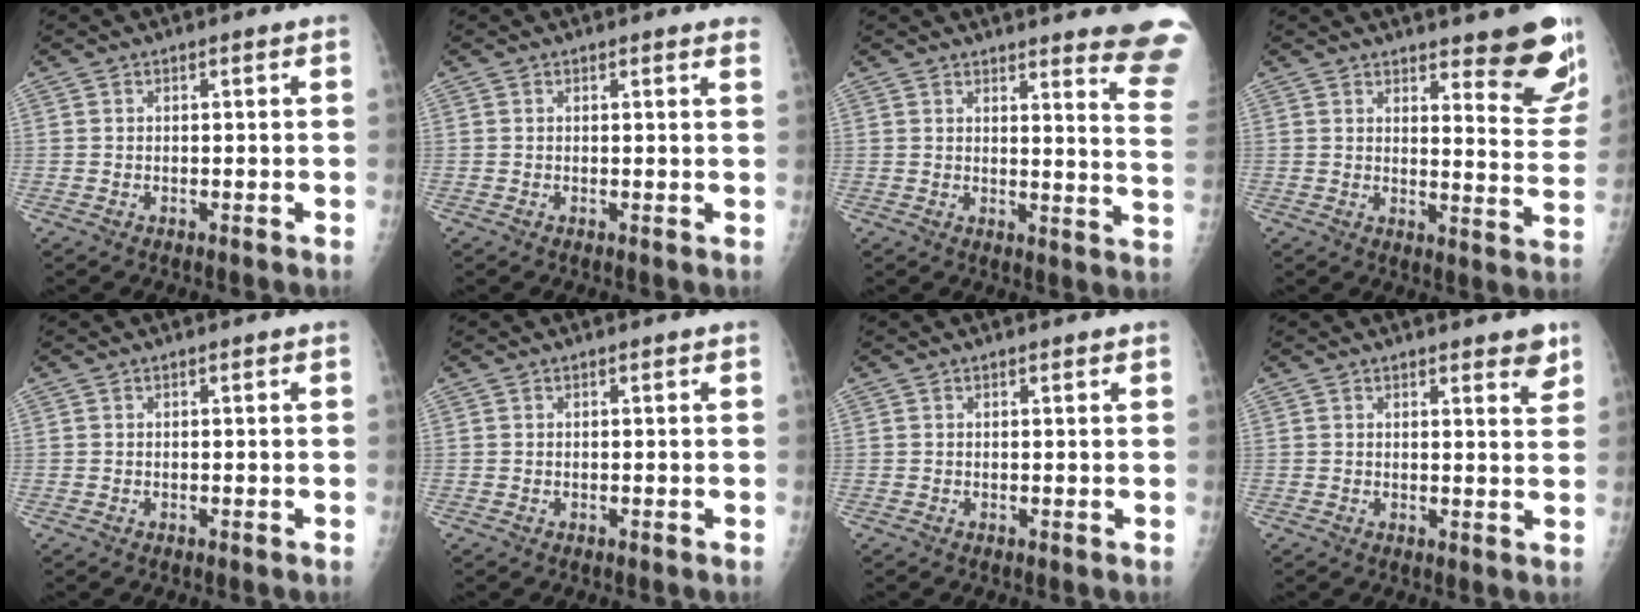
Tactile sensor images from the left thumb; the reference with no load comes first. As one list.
[{"total": 2.5, "force": [2.3, 0.2, 0.8], "torque": [-0.008, -0.008, 0.014]}, {"total": 15.9, "force": [14.4, 0.7, 6.6], "torque": [-0.055, -0.142, 0.142]}, {"total": 13.7, "force": [9.6, 3.4, 9.2], "torque": [-0.072, -0.073, 0.118]}, {"total": 0.0}, {"total": 0.0}, {"total": 0.8, "force": [0.6, 0.1, 0.5], "torque": [-0.006, -0.001, 0.008]}, {"total": 4.0, "force": [2.8, 1.1, 2.6], "torque": [-0.020, -0.017, 0.033]}]